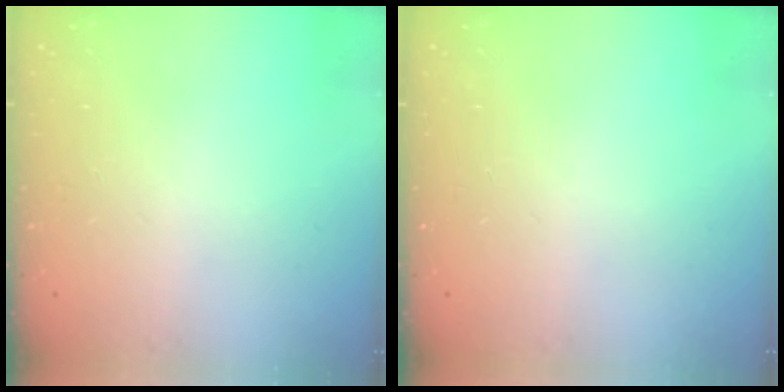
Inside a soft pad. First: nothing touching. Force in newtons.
{"total": 0.0}